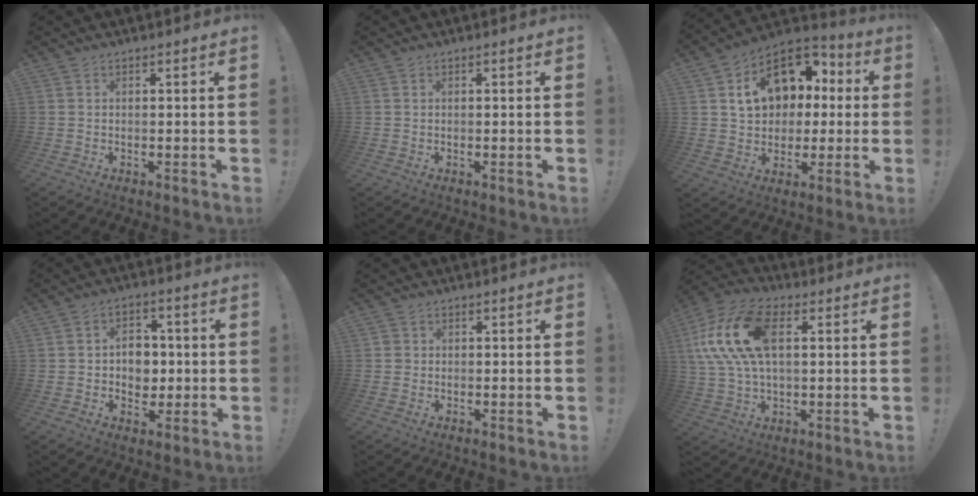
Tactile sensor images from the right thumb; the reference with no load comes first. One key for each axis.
{"total": 0.0}
{"total": 17.6, "fx": 5.3, "fy": 13.2, "fz": 10.4, "tx": -0.143, "ty": -0.015, "tz": 0.113}
{"total": 8.0, "fx": 0.4, "fy": 6.9, "fz": 4.0, "tx": -0.049, "ty": 0.000, "tz": 0.011}
{"total": 1.3, "fx": 0.0, "fy": 1.3, "fz": 0.3, "tx": -0.009, "ty": 0.006, "tz": 0.003}
{"total": 18.9, "fx": 4.5, "fy": 10.6, "fz": 14.9, "tx": -0.298, "ty": 0.008, "tz": 0.080}